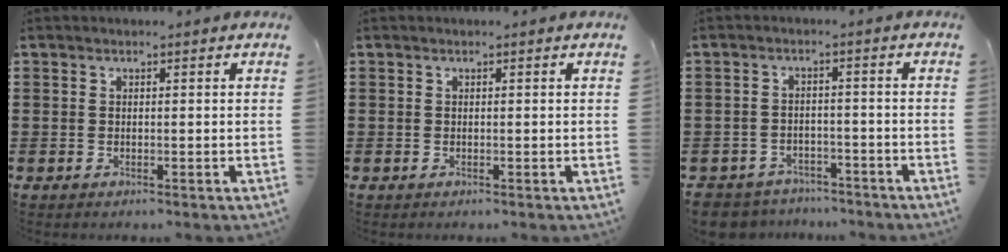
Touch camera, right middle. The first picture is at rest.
{"total": 0.0}
{"total": 3.8, "force": [-3.7, 1.0, -0.2], "torque": [-0.012, -0.001, -0.082]}